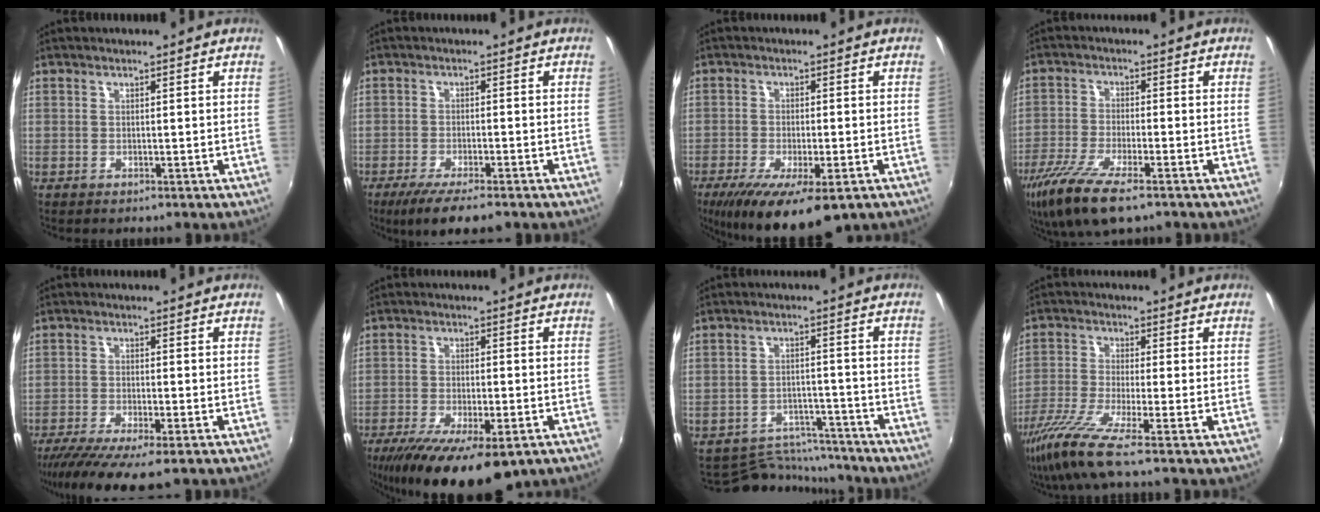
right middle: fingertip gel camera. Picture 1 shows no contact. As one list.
[{"total": 7.7, "force": [-5.7, 1.6, 5.0], "torque": [-0.112, -0.024, -0.098]}, {"total": 14.2, "force": [-8.6, 4.5, 10.3], "torque": [-0.200, -0.047, -0.133]}, {"total": 11.5, "force": [-7.6, 3.1, 8.1], "torque": [-0.185, -0.037, -0.146]}, {"total": 10.6, "force": [-8.0, 1.5, 6.7], "torque": [-0.144, -0.045, -0.135]}, {"total": 18.1, "force": [-11.8, 5.9, 12.3], "torque": [-0.238, -0.061, -0.178]}, {"total": 9.3, "force": [-8.9, 2.7, 0.2], "torque": [-0.017, 0.014, -0.132]}, {"total": 8.2, "force": [-5.8, -0.8, 5.7], "torque": [-0.132, -0.026, -0.116]}]